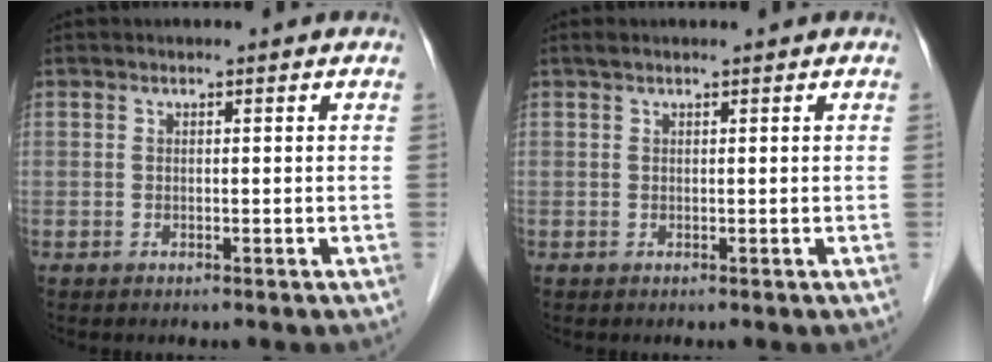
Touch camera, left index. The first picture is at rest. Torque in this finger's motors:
{"motor_torque": [0.05, 0.00, 0.00, -0.01]}